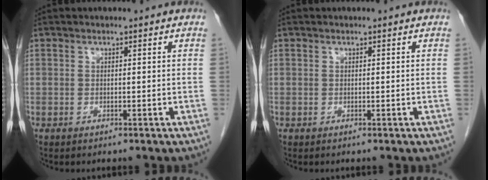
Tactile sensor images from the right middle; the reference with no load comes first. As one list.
[{"total": 0.0}]